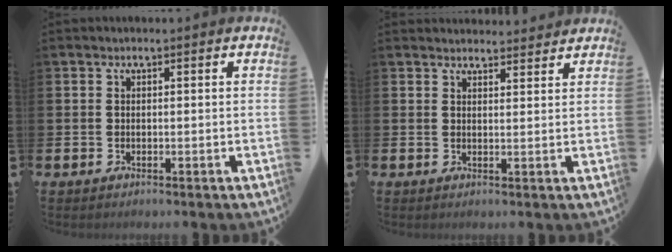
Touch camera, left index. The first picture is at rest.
{"total": 2.7, "force": [2.6, 0.3, -0.1], "torque": [0.006, -0.016, 0.046]}